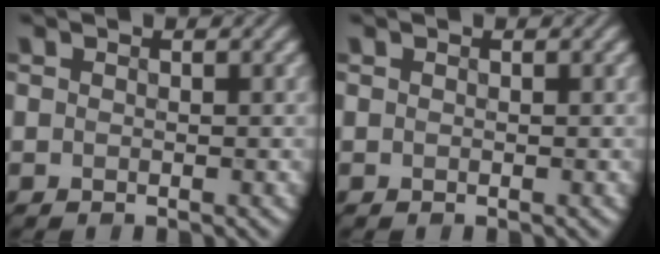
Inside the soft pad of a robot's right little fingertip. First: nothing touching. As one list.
[{"total": 0.0}]